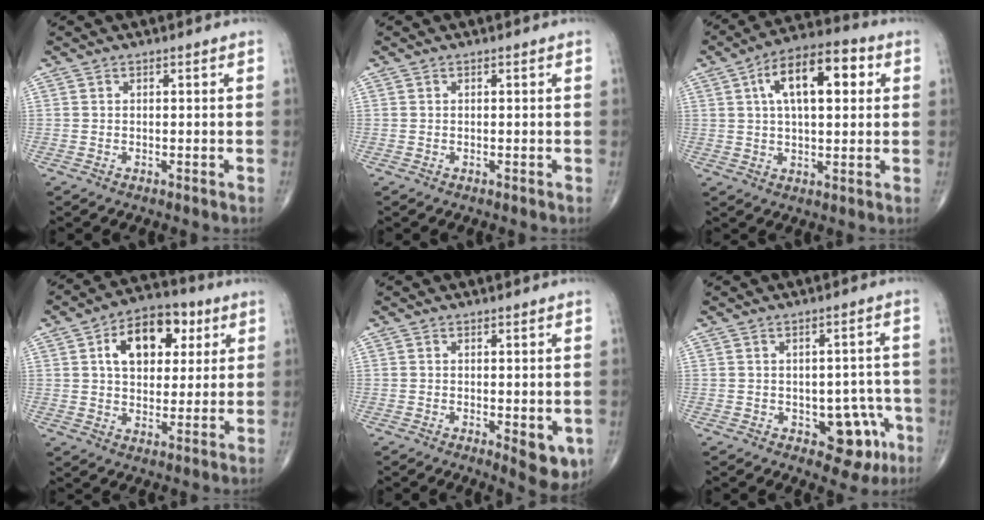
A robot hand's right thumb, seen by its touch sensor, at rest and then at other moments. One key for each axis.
{"total": 0.0}
{"total": 14.3, "fx": 3.9, "fy": 6.6, "fz": 12.0, "tx": -0.180, "ty": 0.018, "tz": 0.057}
{"total": 13.9, "fx": 4.5, "fy": 8.9, "fz": 9.7, "tx": -0.114, "ty": 0.003, "tz": 0.067}
{"total": 6.2, "fx": -1.5, "fy": 2.5, "fz": 5.5, "tx": -0.057, "ty": -0.013, "tz": -0.014}
{"total": 8.1, "fx": -3.1, "fy": 4.9, "fz": 5.6, "tx": -0.032, "ty": 0.019, "tz": -0.032}